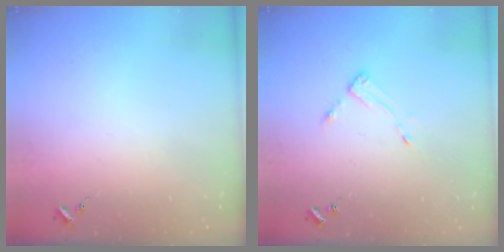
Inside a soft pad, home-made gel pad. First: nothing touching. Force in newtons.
{"total": 3.4, "press": 3.4, "slide": 0.4}